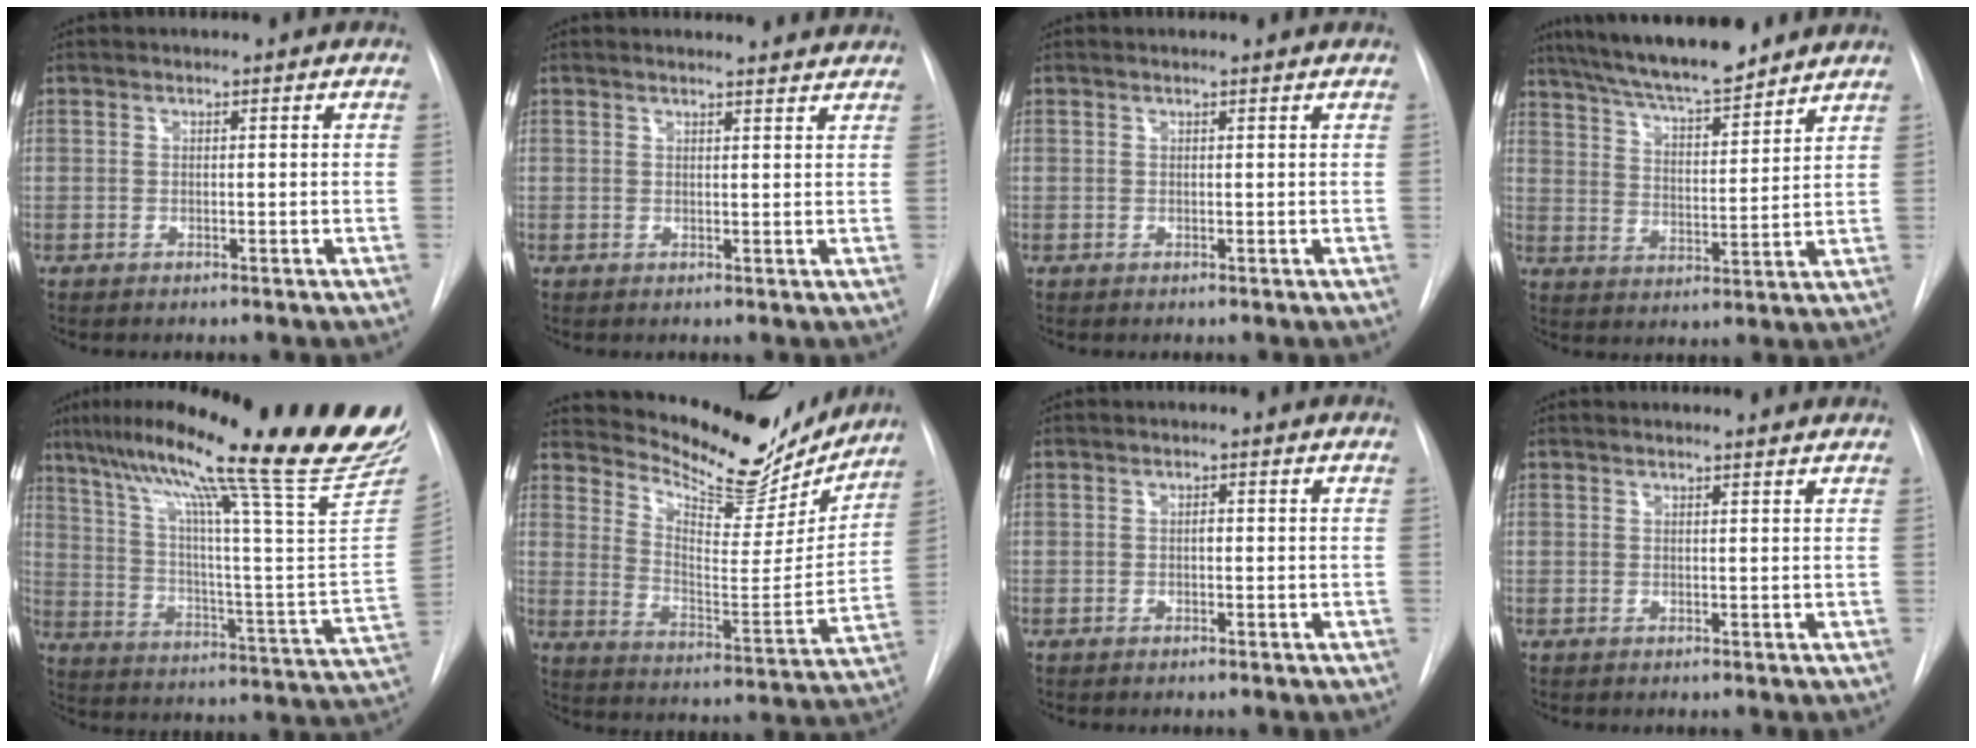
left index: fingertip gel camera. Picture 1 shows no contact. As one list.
[{"total": 6.3, "force": [6.2, 0.6, 0.8], "torque": [-0.007, 0.005, 0.058]}, {"total": 2.2, "force": [2.1, 0.0, 0.3], "torque": [-0.010, 0.009, 0.022]}, {"total": 16.0, "force": [13.9, 2.4, 7.5], "torque": [-0.133, 0.014, 0.228]}, {"total": 31.9, "force": [24.2, 0.0, 20.8], "torque": [-0.281, -0.051, 0.340]}, {"total": 19.4, "force": [17.9, 4.8, 5.8], "torque": [-0.092, -0.044, 0.252]}, {"total": 0.5, "force": [0.0, 0.3, 0.5], "torque": [-0.009, 0.001, -0.001]}, {"total": 4.3, "force": [4.2, 0.3, 0.7], "torque": [-0.014, 0.010, 0.042]}]